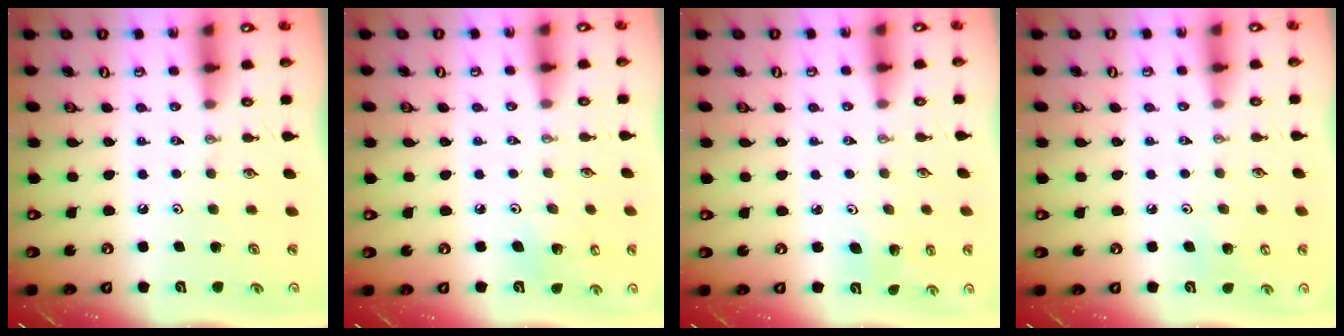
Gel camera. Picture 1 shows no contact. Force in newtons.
{"total": 5.0, "press": 4.7, "slide": 1.5}
{"total": 3.1, "press": 2.4, "slide": 2.0}
{"total": 5.6, "press": 5.5, "slide": 0.7}